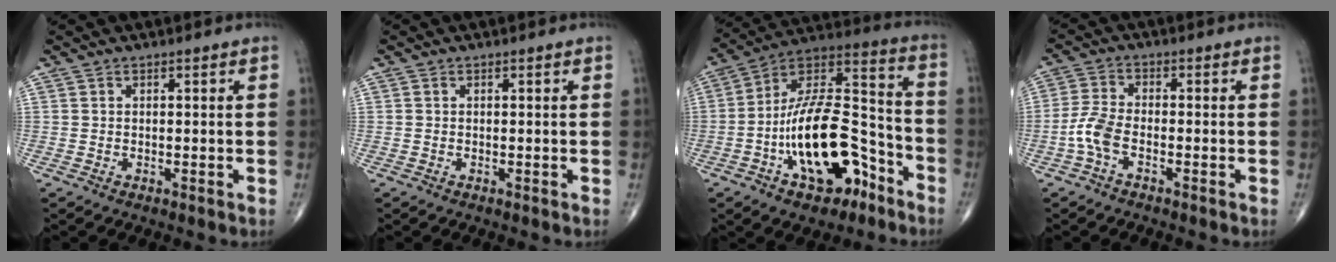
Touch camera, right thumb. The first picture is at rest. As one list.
[{"total": 0.0}, {"total": 21.2, "force": [-8.5, 10.4, 16.4], "torque": [-0.251, 0.079, -0.135]}, {"total": 5.0, "force": [-2.2, 2.1, 4.0], "torque": [-0.096, 0.015, -0.050]}]